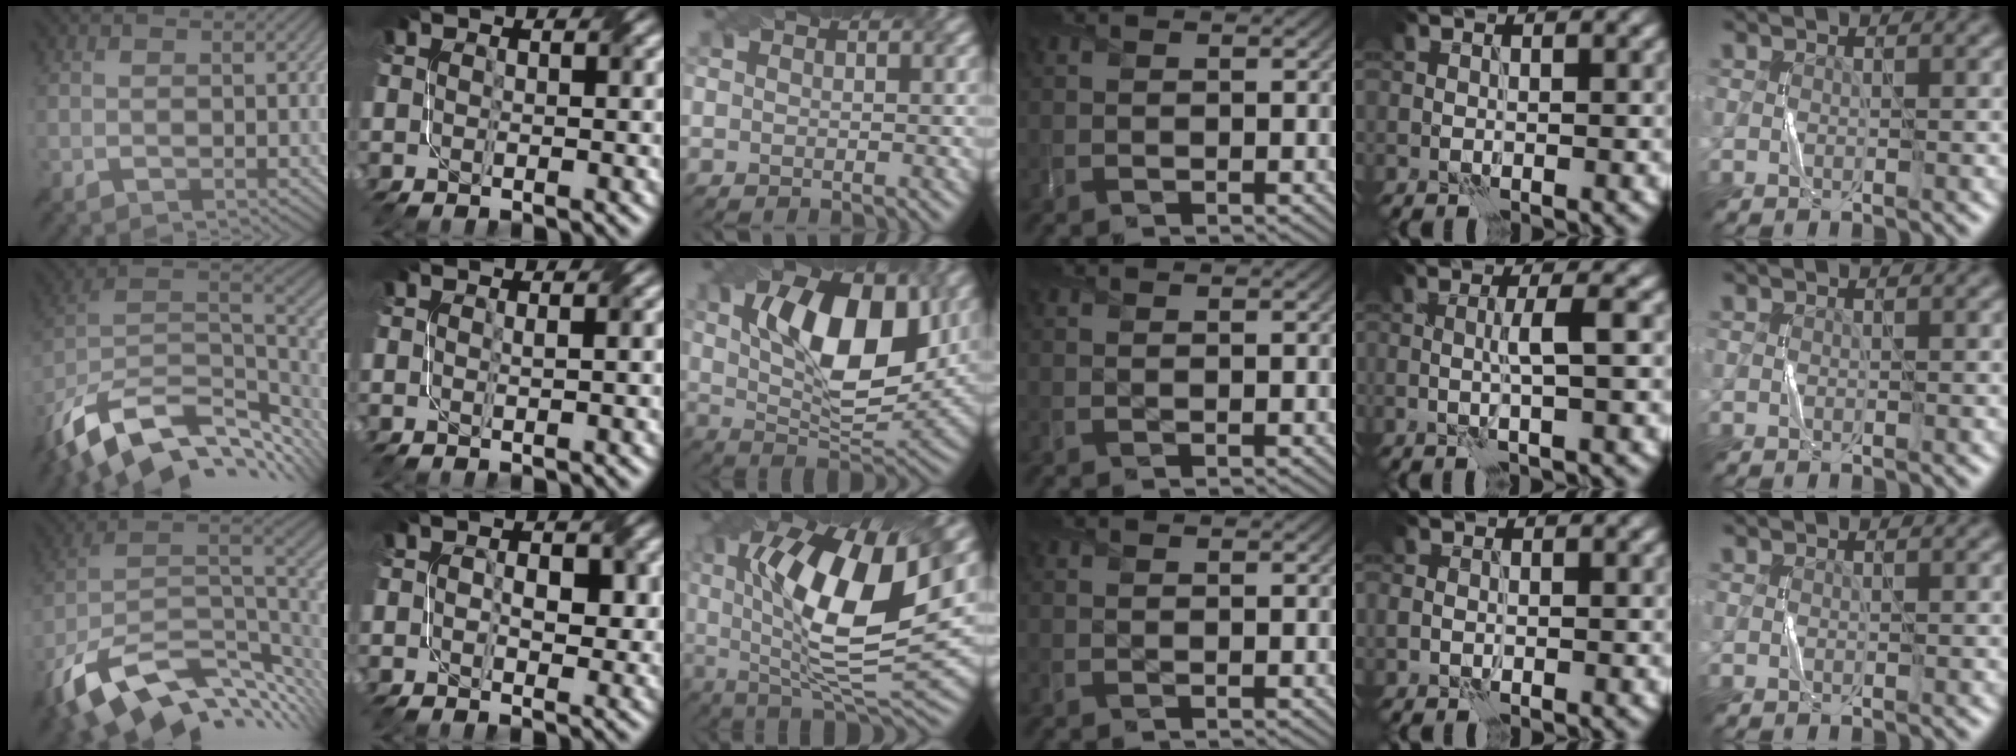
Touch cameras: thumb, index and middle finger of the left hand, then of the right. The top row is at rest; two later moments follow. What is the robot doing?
{"motion": "twist", "object": "screw"}